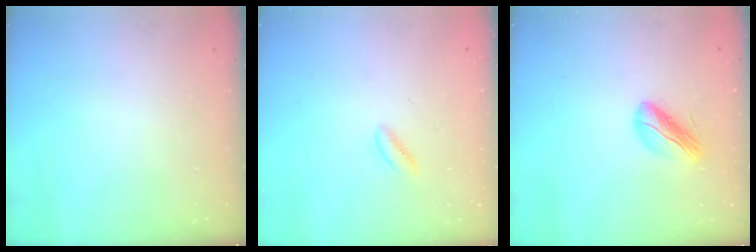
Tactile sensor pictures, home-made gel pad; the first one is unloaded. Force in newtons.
{"total": 2.1, "press": 1.9, "slide": 0.9}
{"total": 7.2, "press": 7.1, "slide": 1.6}